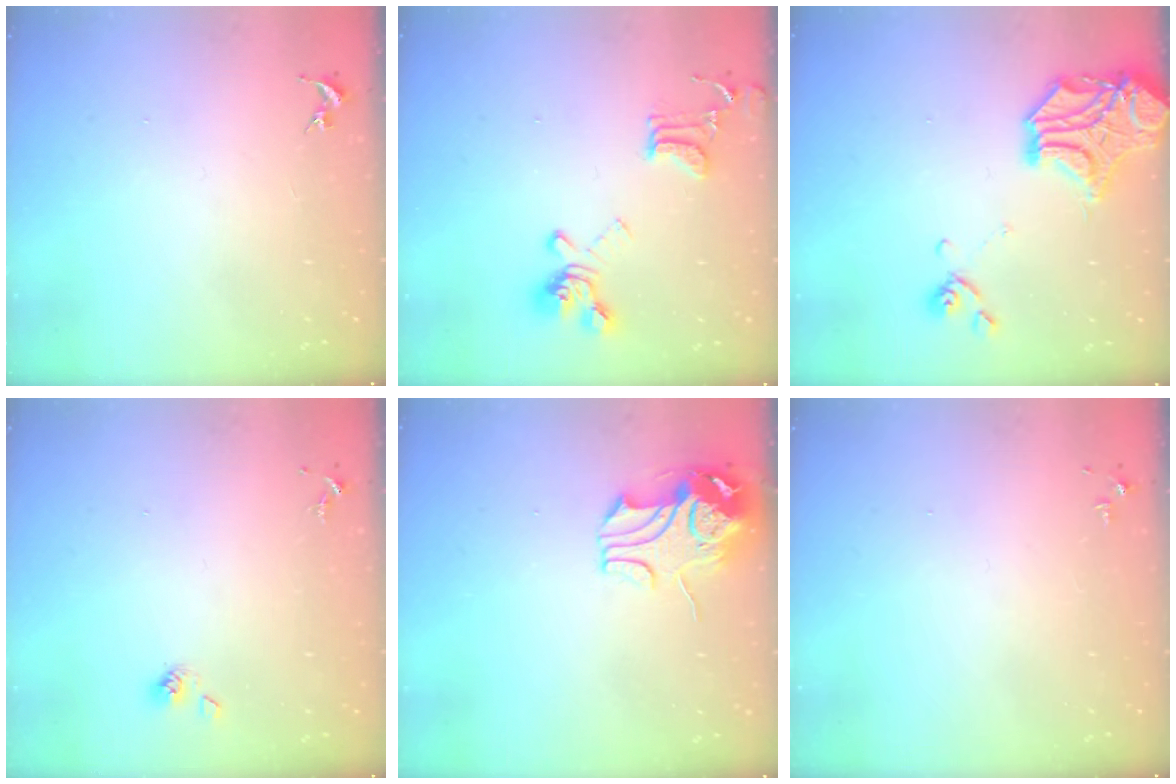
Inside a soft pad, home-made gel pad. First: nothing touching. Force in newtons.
{"total": 16.4, "press": 16.3, "slide": 1.5}
{"total": 15.9, "press": 15.6, "slide": 2.9}
{"total": 4.6, "press": 4.1, "slide": 2.2}
{"total": 9.7, "press": 9.6, "slide": 1.7}
{"total": 2.8, "press": 2.8, "slide": 0.4}